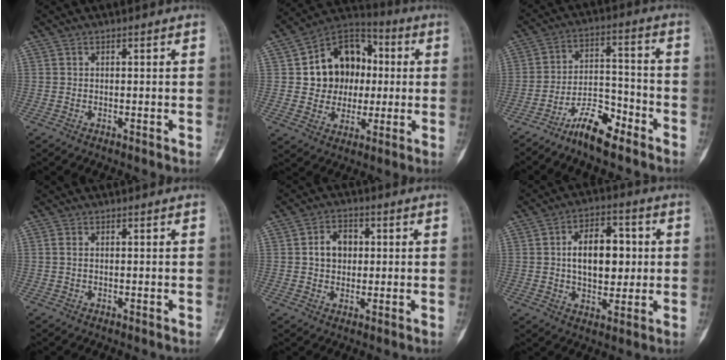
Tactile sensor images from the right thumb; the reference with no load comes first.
{"total": 15.9, "force": [1.6, 13.0, 9.0], "torque": [-0.087, 0.018, 0.027]}
{"total": 9.2, "force": [-6.9, 2.7, 5.4], "torque": [-0.089, 0.060, -0.127]}
{"total": 1.1, "force": [0.1, 0.7, 0.8], "torque": [-0.019, 0.001, 0.003]}
{"total": 6.1, "force": [0.8, 4.7, 3.8], "torque": [-0.041, 0.009, 0.011]}
{"total": 12.6, "force": [1.3, 7.6, 10.0], "torque": [-0.121, 0.008, 0.020]}